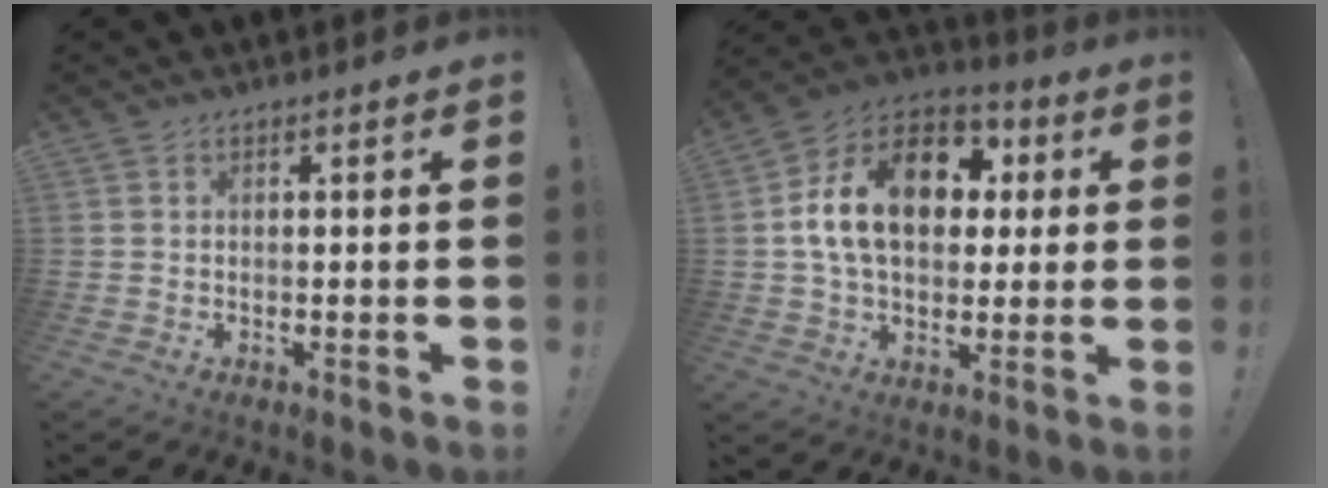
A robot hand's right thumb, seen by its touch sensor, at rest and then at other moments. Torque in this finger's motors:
{"motor_torque": [2.17, 2.59, 1.14, 0.01, 0.31]}